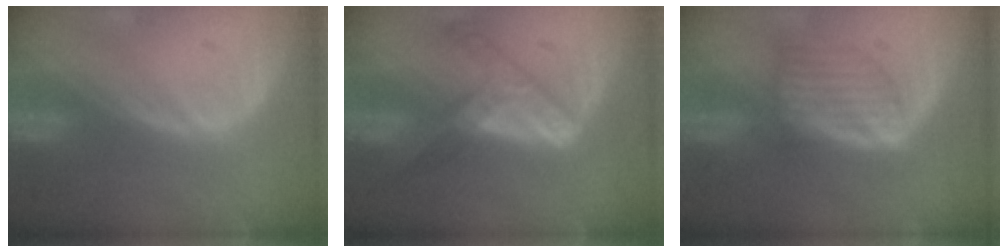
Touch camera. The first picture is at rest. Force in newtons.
{"total": 7.3, "press": 6.2, "slide": 3.9}
{"total": 5.7, "press": 5.6, "slide": 1.2}